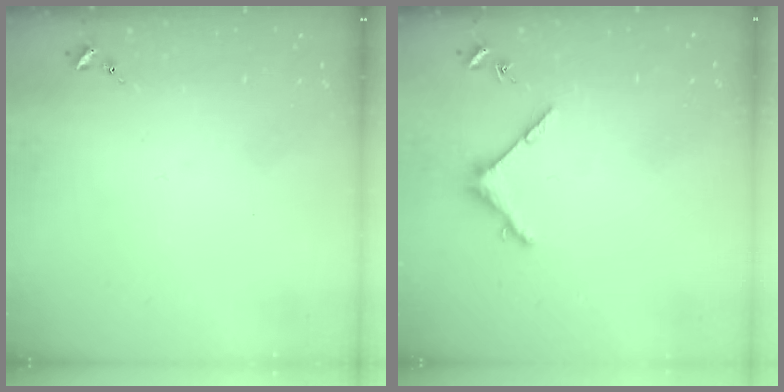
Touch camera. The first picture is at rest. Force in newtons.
{"total": 4.8, "press": 4.8, "slide": 0.6}